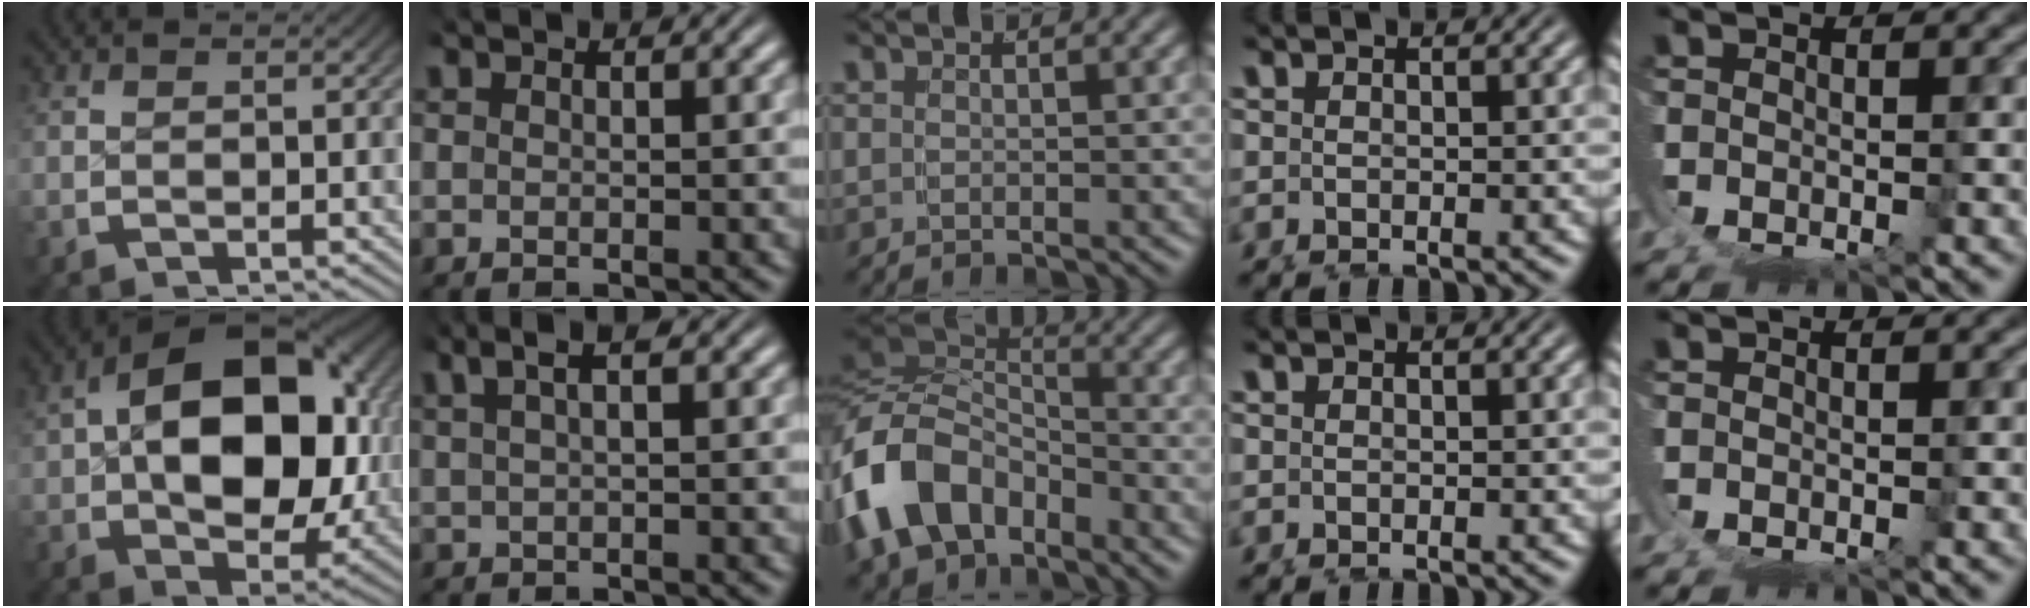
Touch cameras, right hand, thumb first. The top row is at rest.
{"thumb": {"total": 17.1, "force": [1.6, 10.8, 13.1], "torque": [-0.227, -0.028, 0.039]}, "index": {"total": 3.5, "force": [1.8, 1.2, 2.7], "torque": [-0.043, 0.021, 0.023]}, "middle": {"total": 10.0, "force": [-1.8, 7.9, 5.9], "torque": [-0.145, -0.029, -0.027]}, "little": {"total": 0.5, "force": [0.0, 0.5, 0.2], "torque": [-0.007, 0.003, -0.002]}}